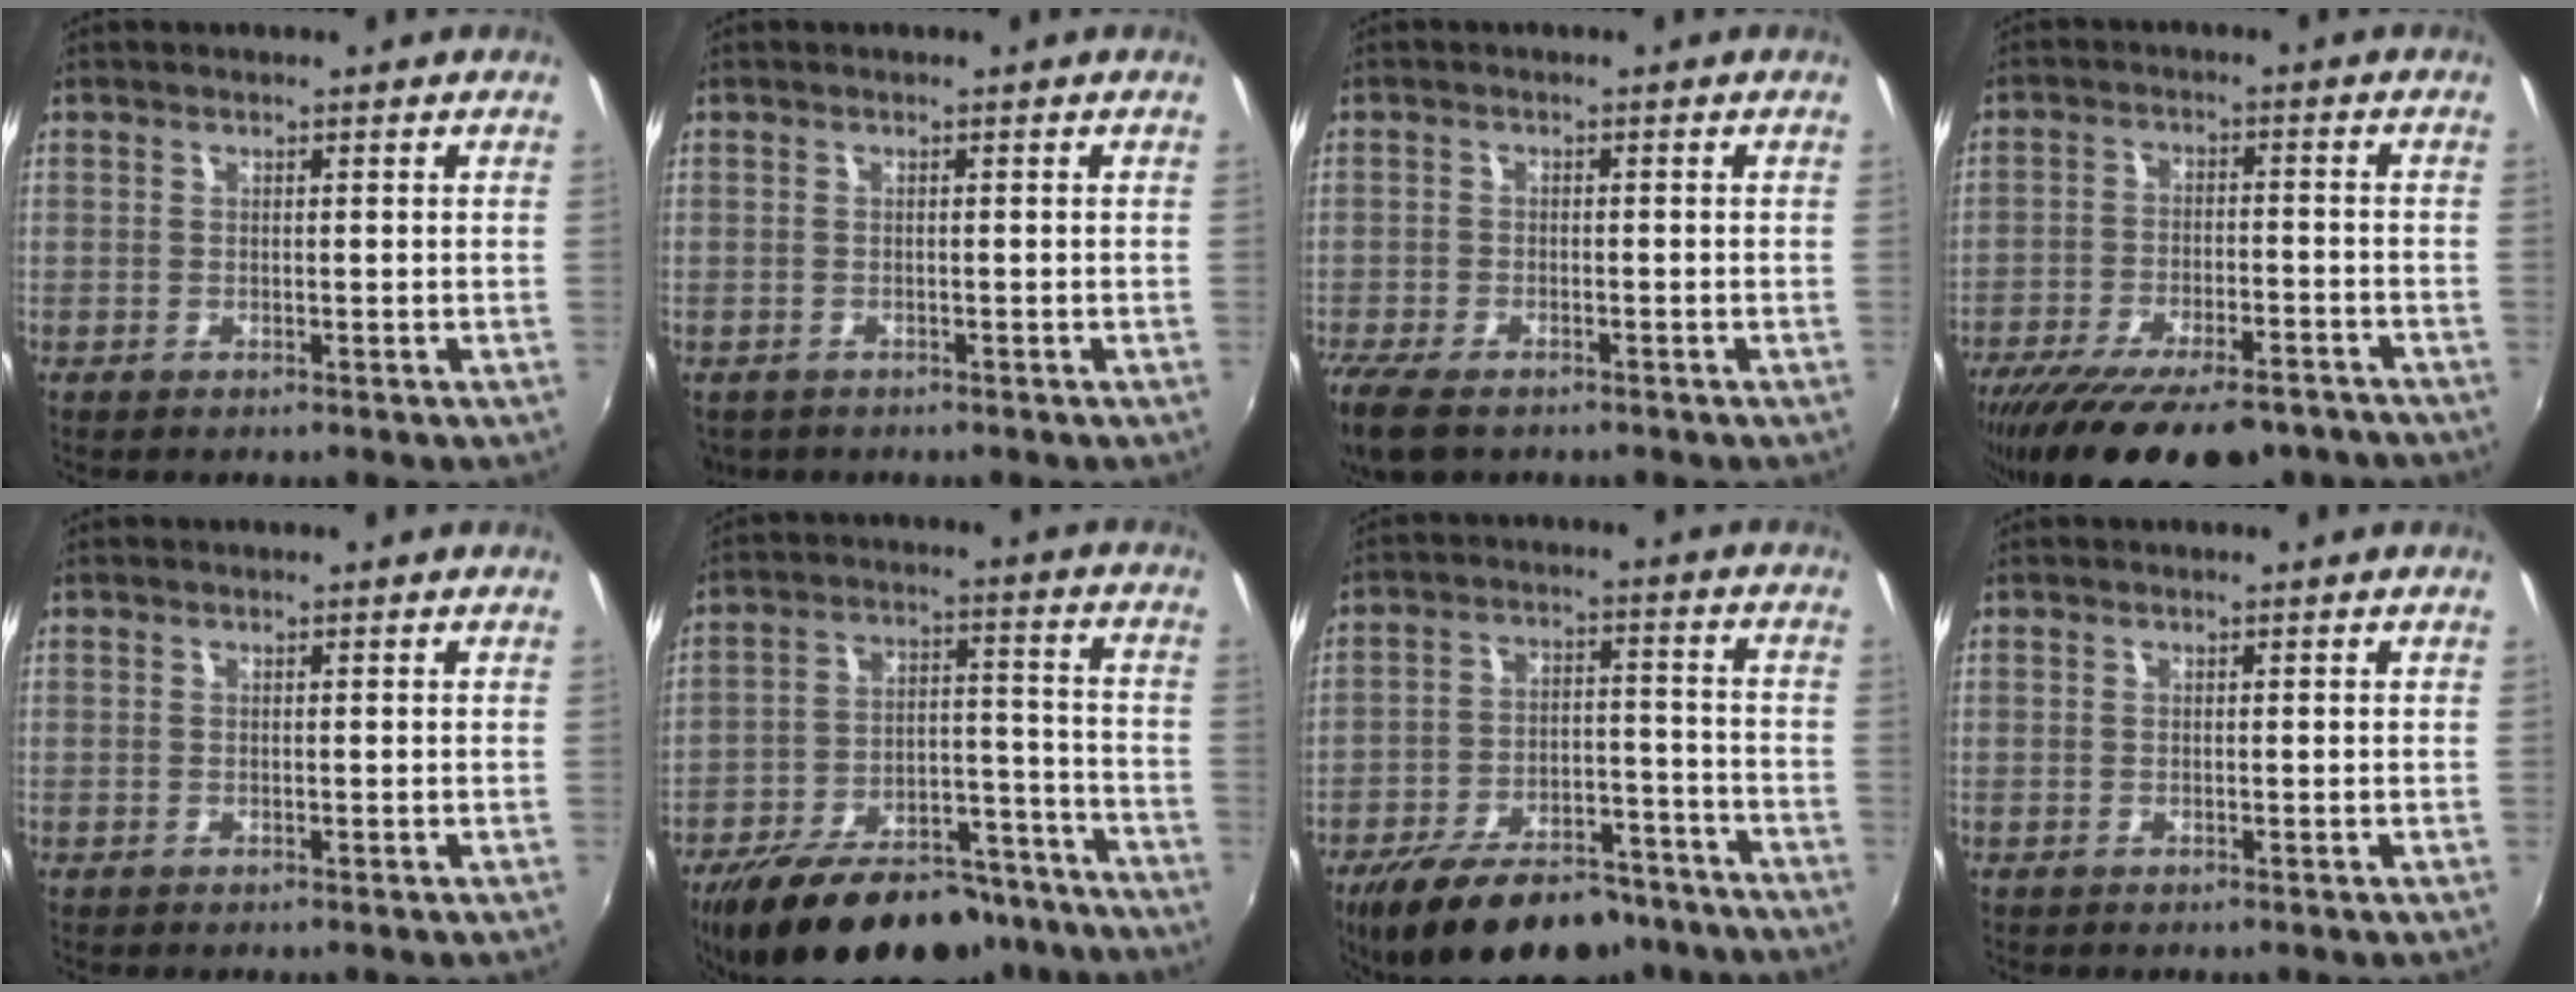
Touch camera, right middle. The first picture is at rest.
{"total": 2.8, "force": [-1.7, 1.9, 1.2], "torque": [-0.028, -0.011, -0.021]}
{"total": 8.7, "force": [-6.5, 3.3, 4.7], "torque": [-0.126, -0.038, -0.122]}
{"total": 21.4, "force": [-16.5, 7.0, 11.7], "torque": [-0.227, -0.047, -0.241]}
{"total": 0.0}
{"total": 26.4, "force": [-20.8, 10.8, 12.1], "torque": [-0.226, 0.018, -0.282]}
{"total": 21.1, "force": [-16.5, 8.6, 10.0], "torque": [-0.192, 0.001, -0.234]}
{"total": 0.0}